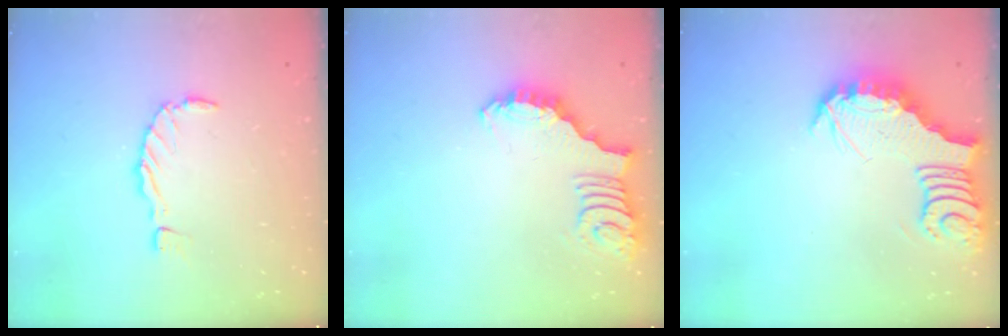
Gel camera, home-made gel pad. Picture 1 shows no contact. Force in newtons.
{"total": 2.7, "press": 2.7, "slide": 0.5}
{"total": 6.3, "press": 6.3, "slide": 0.8}